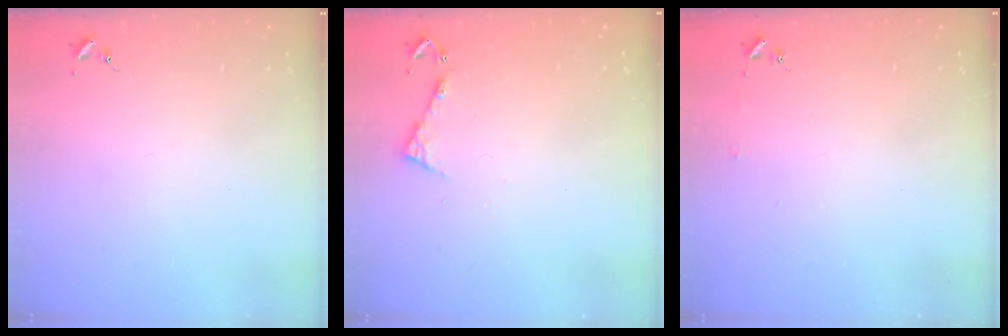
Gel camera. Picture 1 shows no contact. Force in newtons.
{"total": 4.9, "press": 4.8, "slide": 0.5}
{"total": 2.5, "press": 2.5, "slide": 0.2}